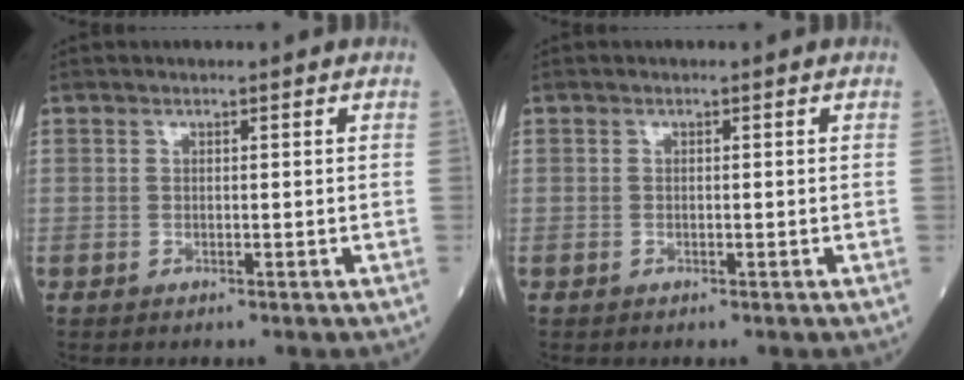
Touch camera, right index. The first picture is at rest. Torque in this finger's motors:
{"motor_torque": [-0.10, -0.03, -0.04, -0.01]}